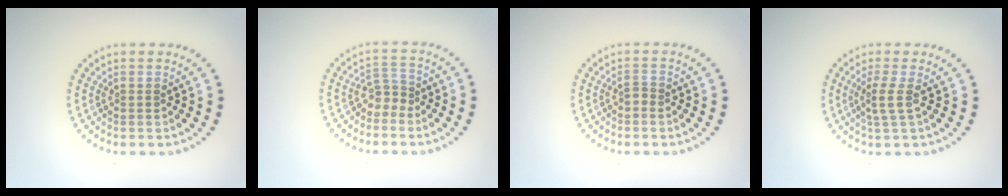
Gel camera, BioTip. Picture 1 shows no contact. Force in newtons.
{"total": 1.7, "press": 1.2, "slide": 1.3}
{"total": 0.8, "press": 0.6, "slide": 0.6}
{"total": 1.8, "press": 1.4, "slide": 1.2}